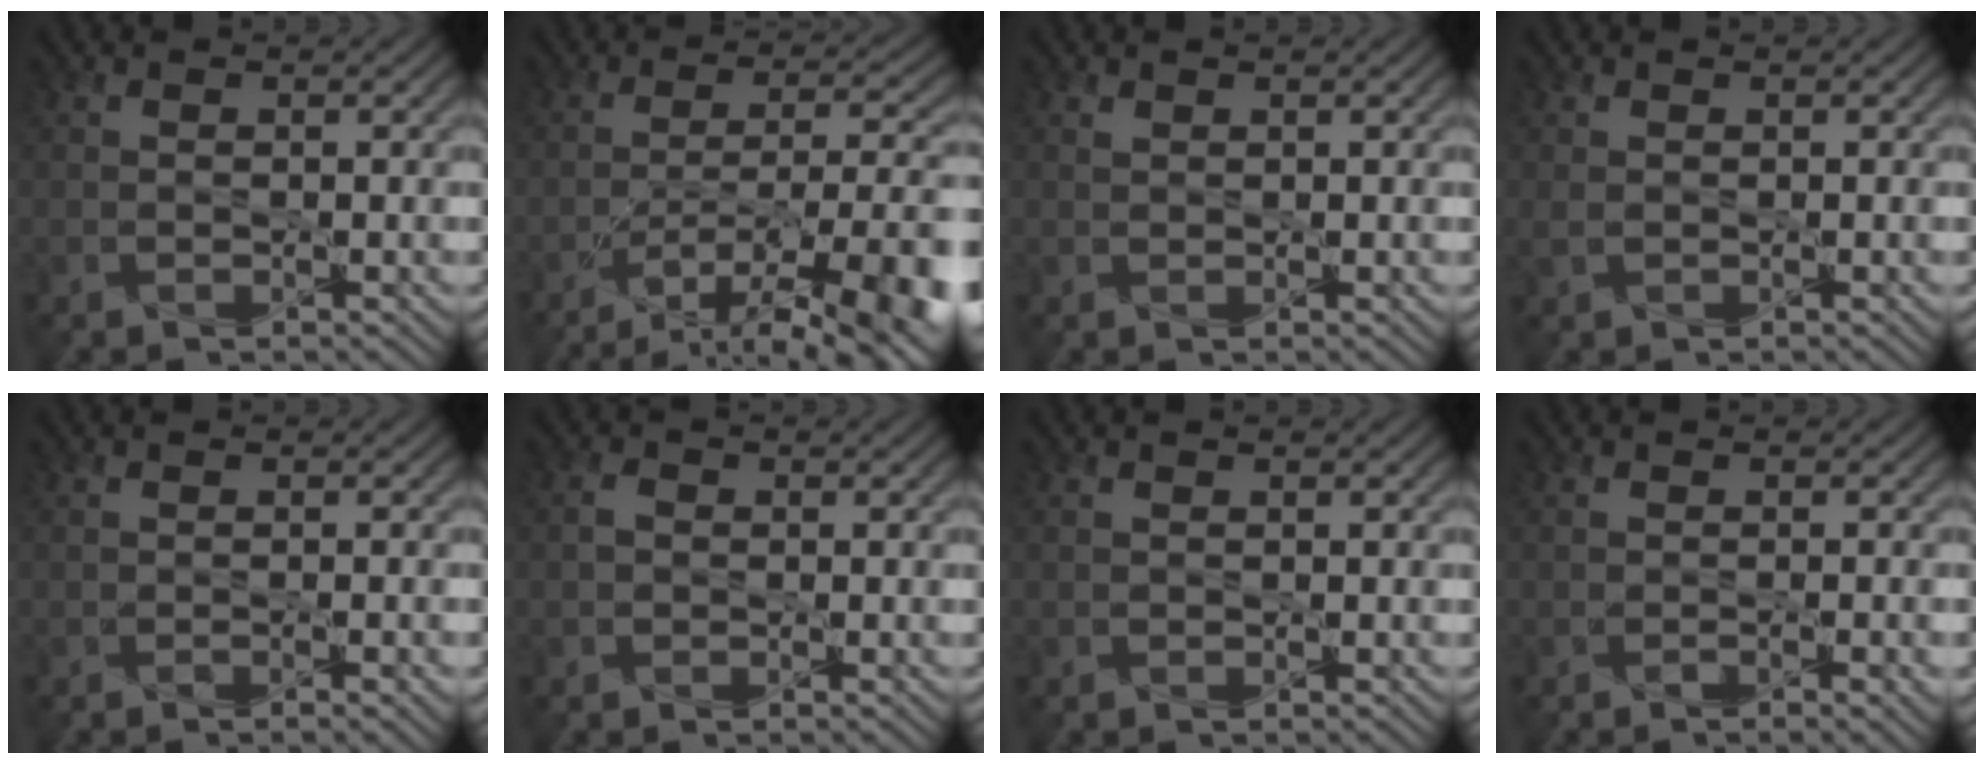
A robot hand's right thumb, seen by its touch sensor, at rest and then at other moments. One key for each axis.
{"total": 13.5, "fx": -8.4, "fy": 3.9, "fz": 9.9, "tx": -0.158, "ty": -0.007, "tz": -0.120}
{"total": 0.5, "fx": 0.4, "fy": 0.3, "fz": 0.1, "tx": -0.005, "ty": -0.001, "tz": 0.010}
{"total": 1.2, "fx": 0.0, "fy": 0.8, "fz": 0.9, "tx": -0.030, "ty": -0.001, "tz": 0.003}
{"total": 1.5, "fx": -0.7, "fy": 0.2, "fz": 1.3, "tx": -0.019, "ty": -0.001, "tz": -0.011}
{"total": 1.0, "fx": -0.2, "fy": 0.9, "fz": 0.5, "tx": -0.013, "ty": 0.000, "tz": -0.007}
{"total": 0.0}
{"total": 1.8, "fx": -0.8, "fy": 0.3, "fz": 1.6, "tx": -0.025, "ty": -0.003, "tz": -0.011}